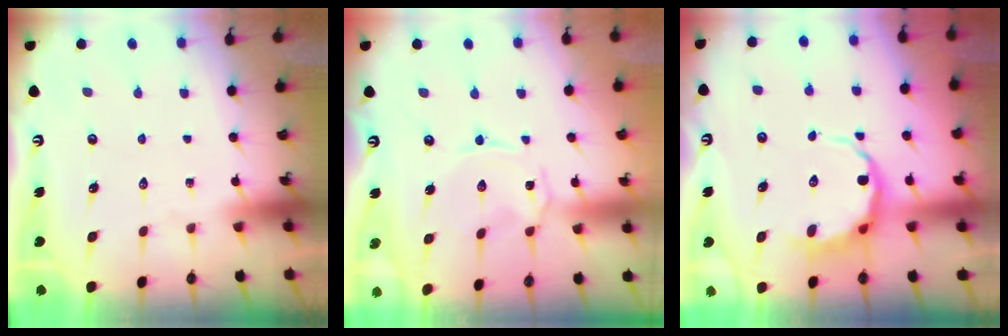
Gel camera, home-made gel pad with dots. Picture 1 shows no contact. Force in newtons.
{"total": 0.7, "press": 0.6, "slide": 0.2}
{"total": 9.2, "press": 8.9, "slide": 2.5}